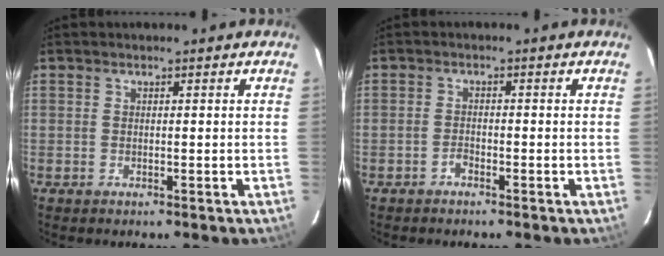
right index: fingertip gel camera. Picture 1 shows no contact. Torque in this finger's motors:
{"motor_torque": [0.08, 0.01, 0.02, -0.03]}